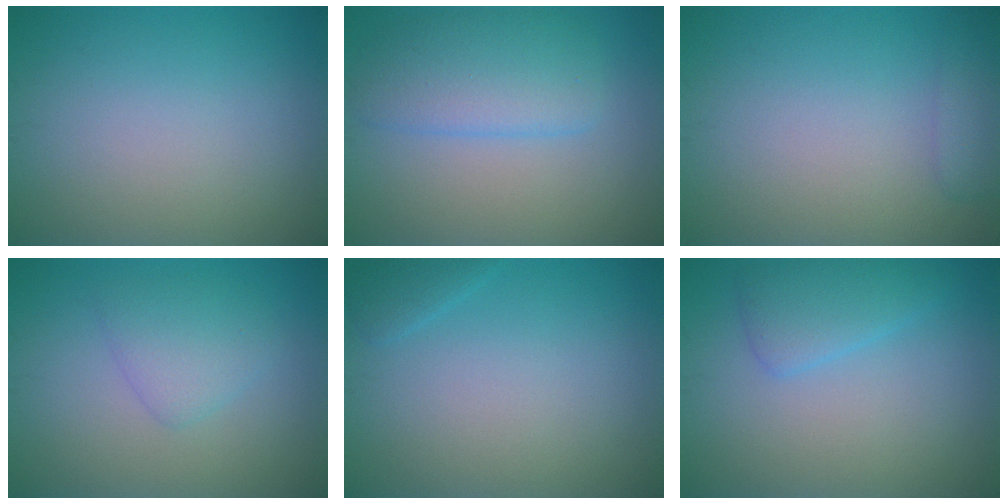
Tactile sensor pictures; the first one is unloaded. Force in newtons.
{"total": 4.5, "press": 4.5, "slide": 0.2}
{"total": 1.9, "press": 1.9, "slide": 0.1}
{"total": 2.5, "press": 2.5, "slide": 0.1}
{"total": 1.1, "press": 1.1, "slide": 0.1}
{"total": 2.7, "press": 2.6, "slide": 0.3}